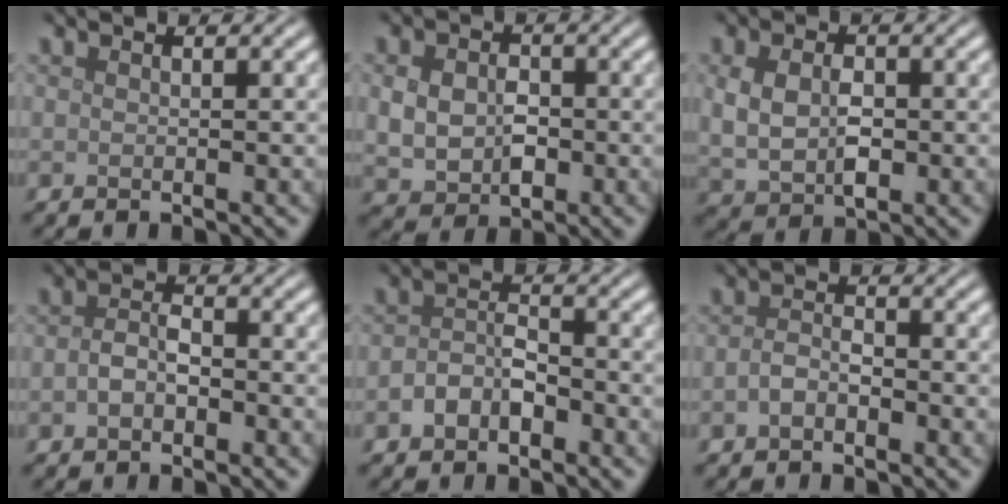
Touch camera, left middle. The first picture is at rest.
{"total": 4.3, "force": [-0.2, 3.2, 2.8], "torque": [-0.058, -0.006, -0.001]}
{"total": 4.3, "force": [0.0, 2.8, 3.3], "torque": [-0.071, -0.004, 0.006]}
{"total": 2.0, "force": [-0.6, 1.3, 1.5], "torque": [-0.034, 0.004, -0.014]}
{"total": 2.6, "force": [-1.2, 1.6, 1.7], "torque": [-0.034, 0.007, -0.025]}
{"total": 1.7, "force": [-0.8, 0.9, 1.1], "torque": [-0.025, 0.004, -0.019]}